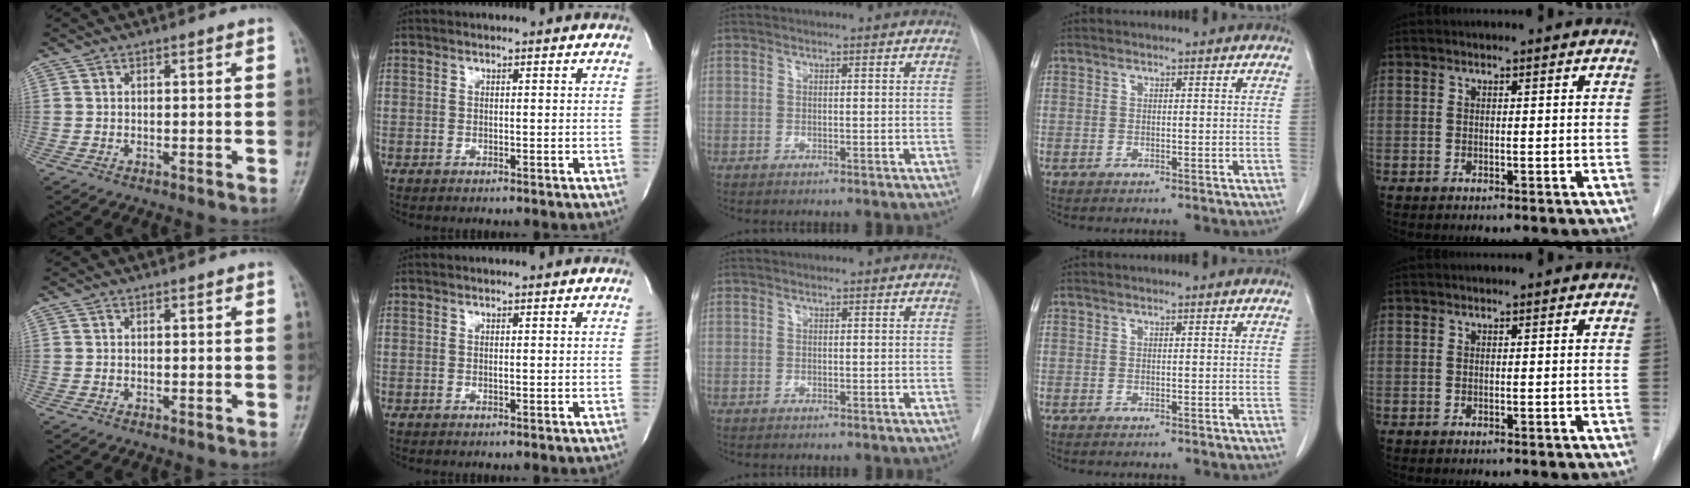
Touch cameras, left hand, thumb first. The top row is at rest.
{}